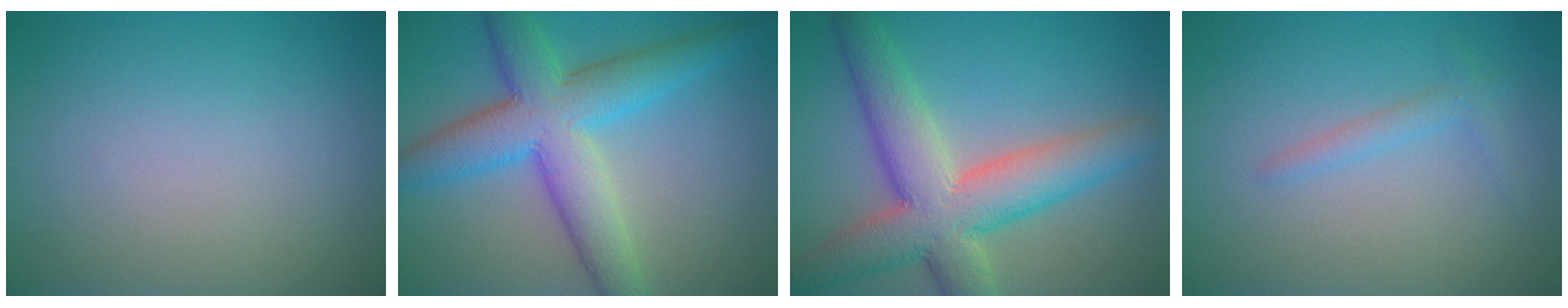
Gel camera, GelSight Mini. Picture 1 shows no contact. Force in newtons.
{"total": 8.2, "press": 8.2, "slide": 0.1}
{"total": 9.0, "press": 8.9, "slide": 0.7}
{"total": 1.4, "press": 1.4, "slide": 0.1}